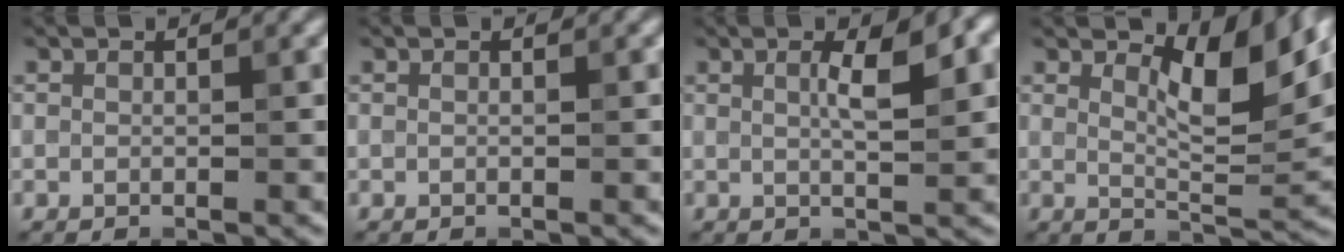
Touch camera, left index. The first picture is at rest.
{"total": 0.0}
{"total": 4.0, "force": [1.1, 0.8, 3.7], "torque": [-0.058, 0.004, 0.015]}
{"total": 5.6, "force": [2.8, 1.5, 4.5], "torque": [-0.077, -0.008, 0.045]}